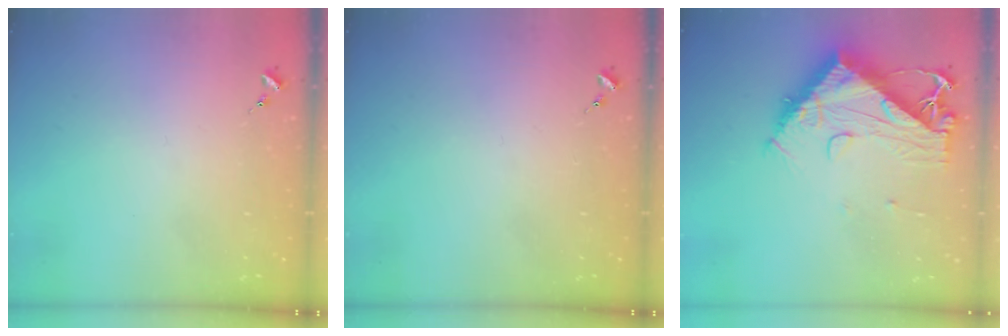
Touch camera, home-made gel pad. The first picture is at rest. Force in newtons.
{"total": 0.0}
{"total": 13.9, "press": 13.8, "slide": 1.3}